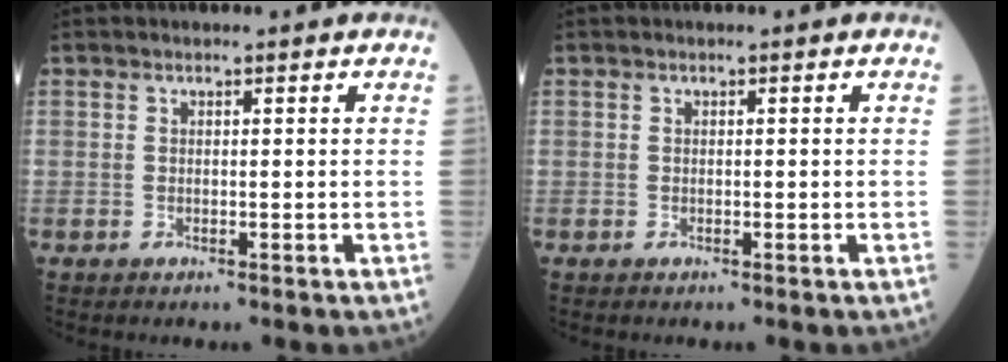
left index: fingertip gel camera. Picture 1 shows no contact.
{"total": 0.0}